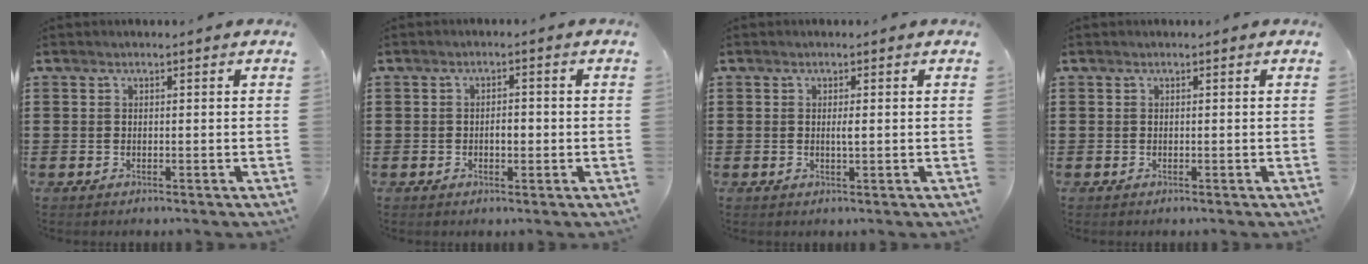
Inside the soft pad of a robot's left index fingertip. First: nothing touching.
{"total": 2.1, "force": [-0.4, 1.0, 1.8], "torque": [-0.036, 0.004, -0.011]}
{"total": 1.2, "force": [0.1, 0.1, 1.2], "torque": [-0.025, -0.002, 0.000]}
{"total": 0.0}